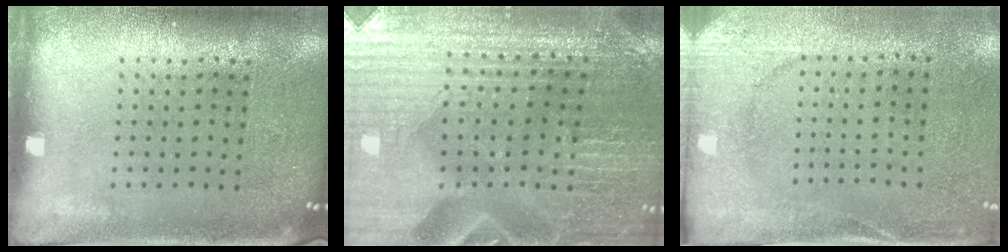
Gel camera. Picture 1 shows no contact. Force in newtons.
{"total": 2.9, "press": 2.8, "slide": 0.3}
{"total": 2.7, "press": 2.3, "slide": 1.3}